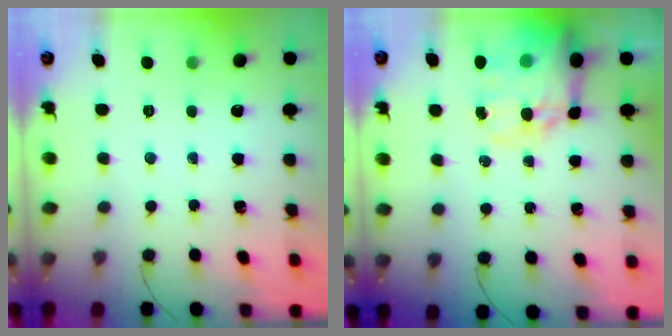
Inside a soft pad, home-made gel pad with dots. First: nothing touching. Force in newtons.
{"total": 18.9, "press": 18.4, "slide": 4.2}